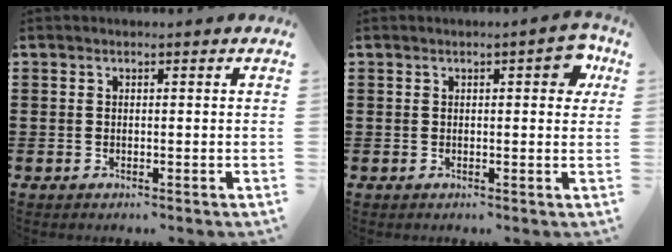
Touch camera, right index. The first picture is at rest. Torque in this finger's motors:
{"motor_torque": [0.67, -0.03, 0.12, 0.04]}